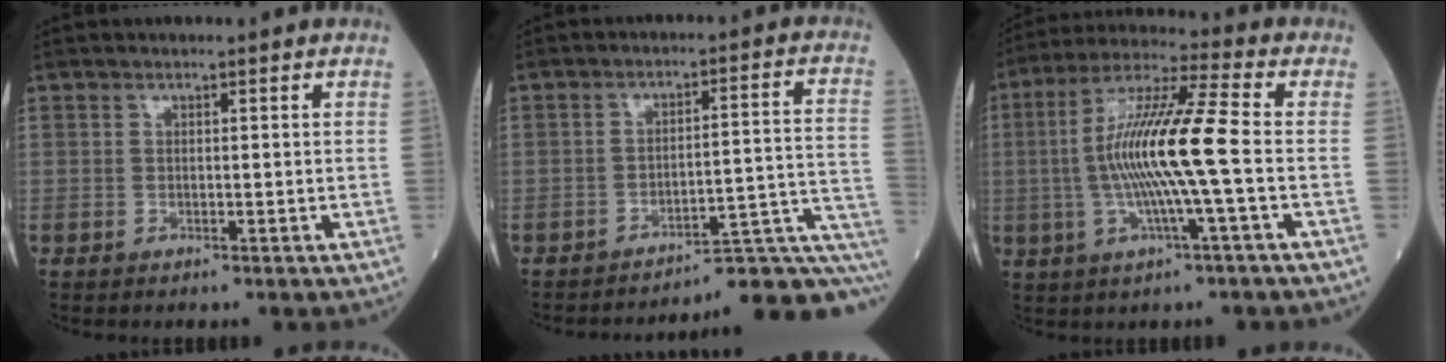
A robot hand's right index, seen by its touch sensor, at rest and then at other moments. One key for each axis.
{"total": 13.5, "fx": -12.2, "fy": -0.8, "fz": 5.5, "tx": -0.016, "ty": 0.038, "tz": -0.157}
{"total": 13.6, "fx": -1.2, "fy": -0.2, "fz": 13.5, "tx": -0.263, "ty": 0.009, "tz": -0.032}